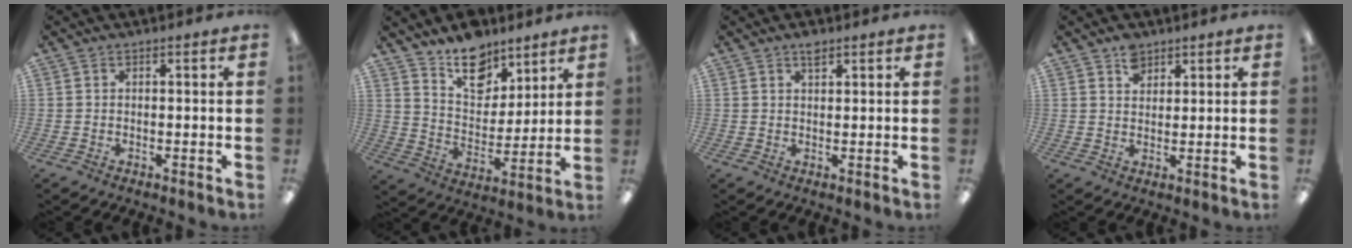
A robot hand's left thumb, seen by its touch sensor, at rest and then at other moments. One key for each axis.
{"total": 12.8, "fx": 9.9, "fy": 6.9, "fz": 4.2, "tx": -0.058, "ty": -0.067, "tz": 0.182}
{"total": 2.5, "fx": 1.8, "fy": 1.0, "fz": 1.4, "tx": -0.017, "ty": -0.006, "tz": 0.028}
{"total": 4.2, "fx": 3.0, "fy": 2.6, "fz": 1.3, "tx": -0.017, "ty": -0.010, "tz": 0.054}